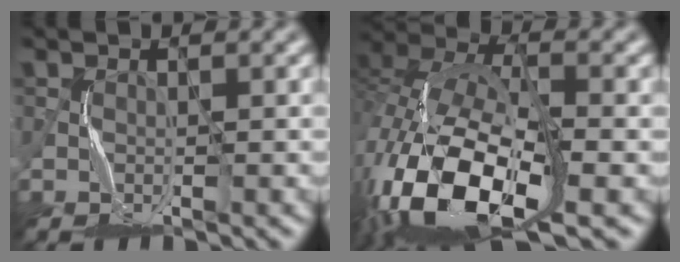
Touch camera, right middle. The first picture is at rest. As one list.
[{"total": 16.3, "force": [-6.0, 8.2, 12.7], "torque": [-0.281, -0.017, -0.108]}]